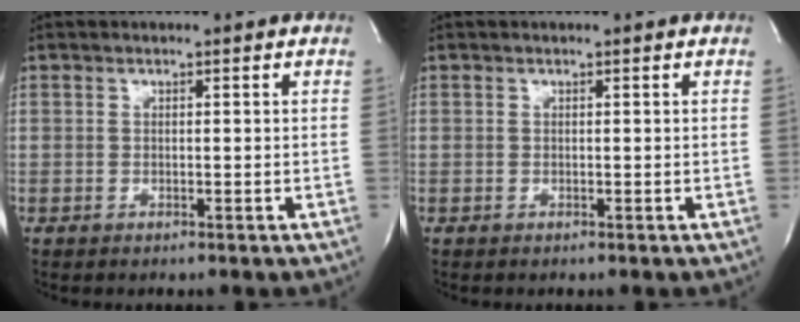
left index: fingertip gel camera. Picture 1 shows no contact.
{"total": 0.0}